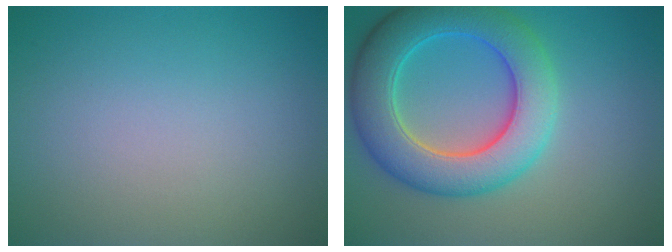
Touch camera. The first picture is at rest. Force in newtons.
{"total": 8.2, "press": 8.2, "slide": 0.6}